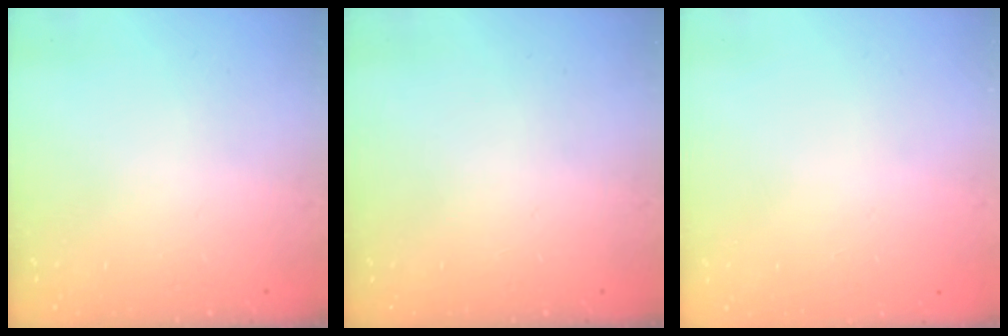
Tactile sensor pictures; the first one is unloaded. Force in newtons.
{"total": 0.0}
{"total": 0.5, "press": 0.5, "slide": 0.1}